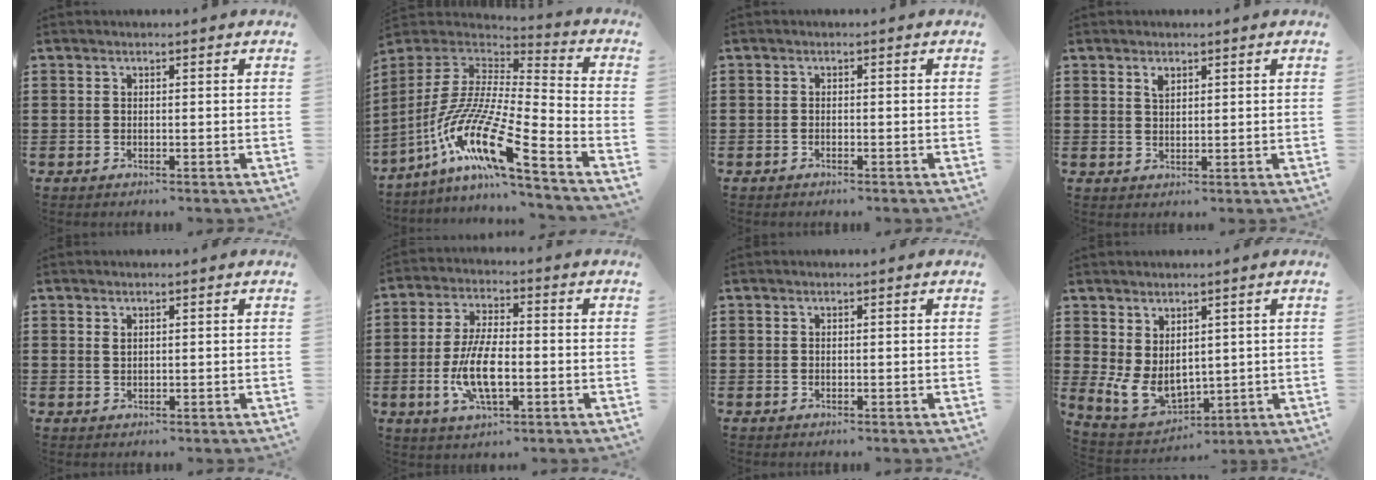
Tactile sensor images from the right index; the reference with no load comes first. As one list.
[{"total": 14.8, "force": [-9.1, 1.8, 11.6], "torque": [-0.245, -0.012, -0.182]}, {"total": 0.6, "force": [-0.5, 0.1, 0.1], "torque": [-0.003, 0.000, -0.011]}, {"total": 1.5, "force": [1.0, 0.8, 0.8], "torque": [-0.020, 0.003, 0.019]}, {"total": 0.9, "force": [0.6, 0.5, 0.4], "torque": [-0.010, 0.003, 0.011]}, {"total": 9.3, "force": [-2.1, 3.7, 8.3], "torque": [-0.179, -0.008, -0.040]}, {"total": 0.0}, {"total": 5.8, "force": [1.5, 4.2, 3.7], "torque": [-0.098, -0.003, 0.030]}]